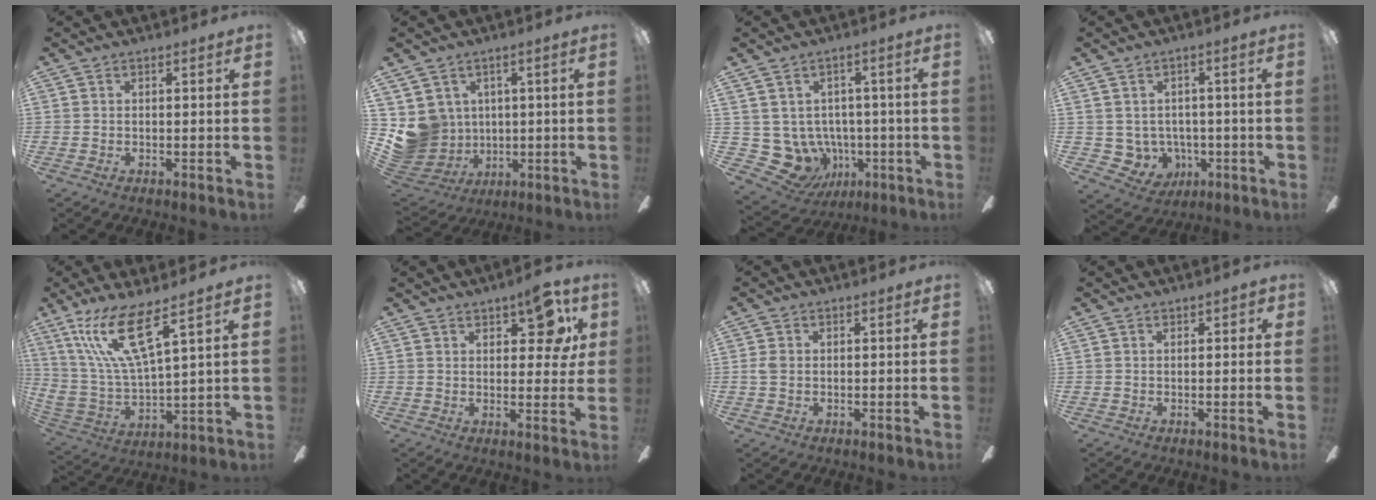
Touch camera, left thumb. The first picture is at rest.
{"total": 9.3, "force": [1.0, 9.1, 1.8], "torque": [-0.077, -0.017, 0.027]}
{"total": 9.1, "force": [-1.4, 8.5, 2.8], "torque": [-0.100, -0.008, -0.014]}
{"total": 5.9, "force": [0.4, 5.9, 0.9], "torque": [-0.061, -0.010, 0.018]}
{"total": 16.8, "force": [9.7, 4.3, 13.0], "torque": [-0.286, -0.037, 0.163]}
{"total": 9.2, "force": [4.8, 4.7, 6.3], "torque": [-0.064, -0.018, 0.080]}
{"total": 1.8, "force": [-0.1, 1.3, 1.3], "torque": [-0.026, 0.003, -0.002]}
{"total": 0.9, "force": [0.2, 0.7, 0.5], "torque": [-0.003, 0.000, 0.002]}